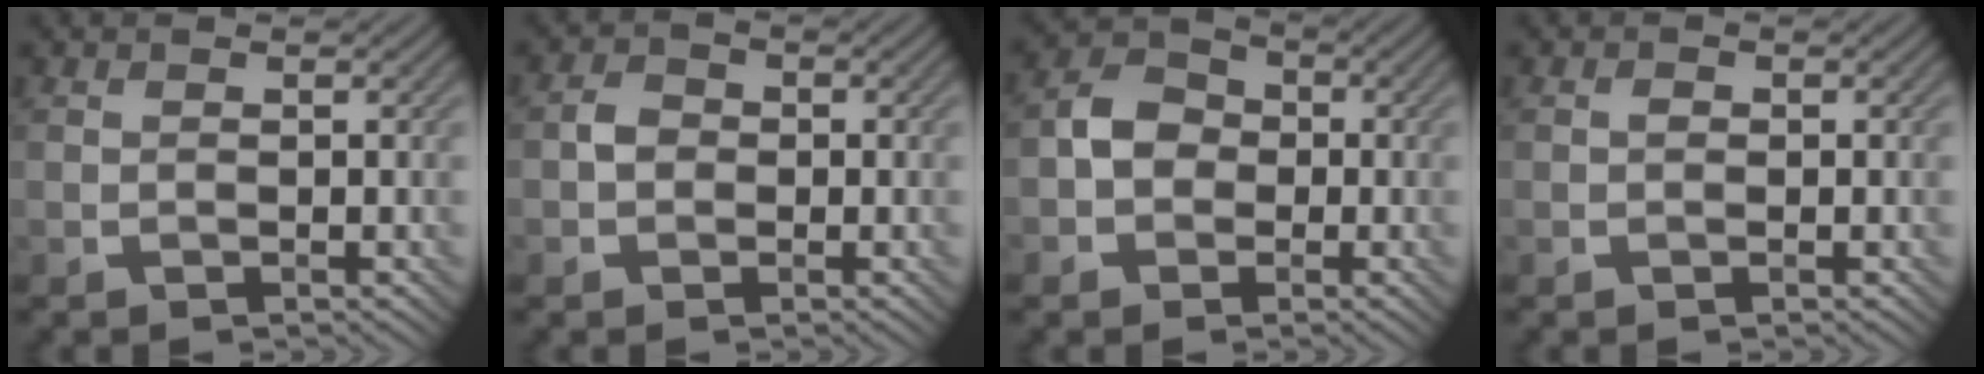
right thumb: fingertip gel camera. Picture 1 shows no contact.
{"total": 2.2, "force": [-0.4, 1.9, 1.1], "torque": [-0.019, 0.001, -0.016]}
{"total": 4.9, "force": [-0.9, 4.1, 2.5], "torque": [-0.047, 0.011, -0.027]}
{"total": 0.7, "force": [-0.1, 0.5, 0.5], "torque": [-0.005, -0.001, -0.002]}